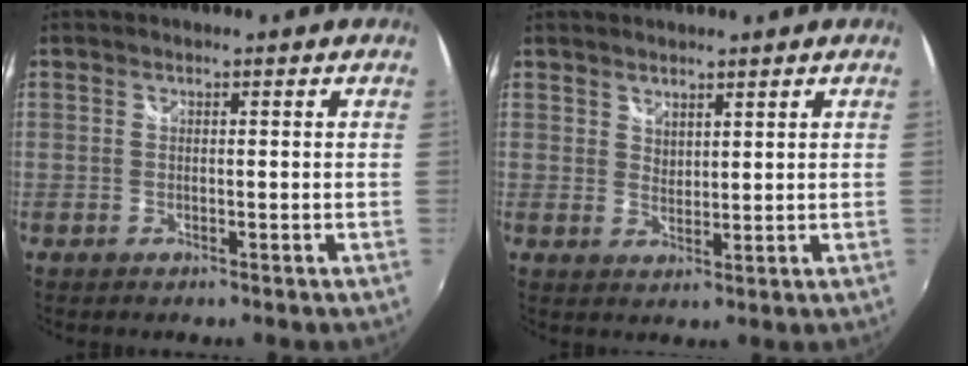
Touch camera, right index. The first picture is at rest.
{"total": 2.6, "force": [2.3, 1.1, 0.6], "torque": [-0.004, 0.003, 0.041]}